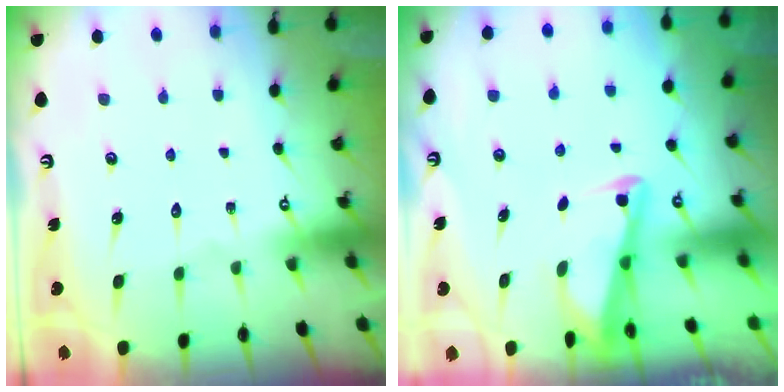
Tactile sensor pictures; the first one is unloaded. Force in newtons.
{"total": 2.7, "press": 2.6, "slide": 0.4}